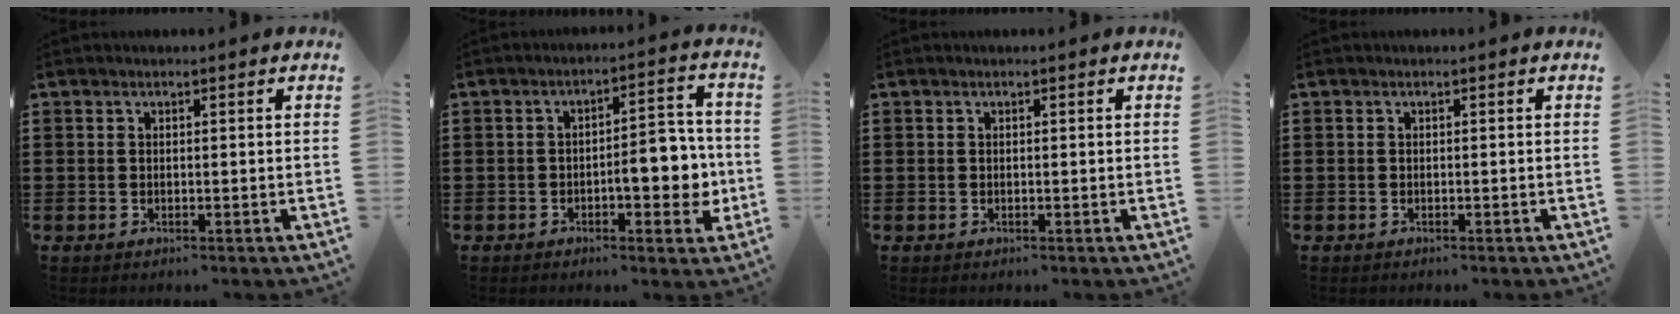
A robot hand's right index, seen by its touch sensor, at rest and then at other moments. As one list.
[{"total": 7.8, "force": [-1.7, 3.5, 6.8], "torque": [-0.076, -0.004, -0.038]}, {"total": 0.0}, {"total": 0.0}]